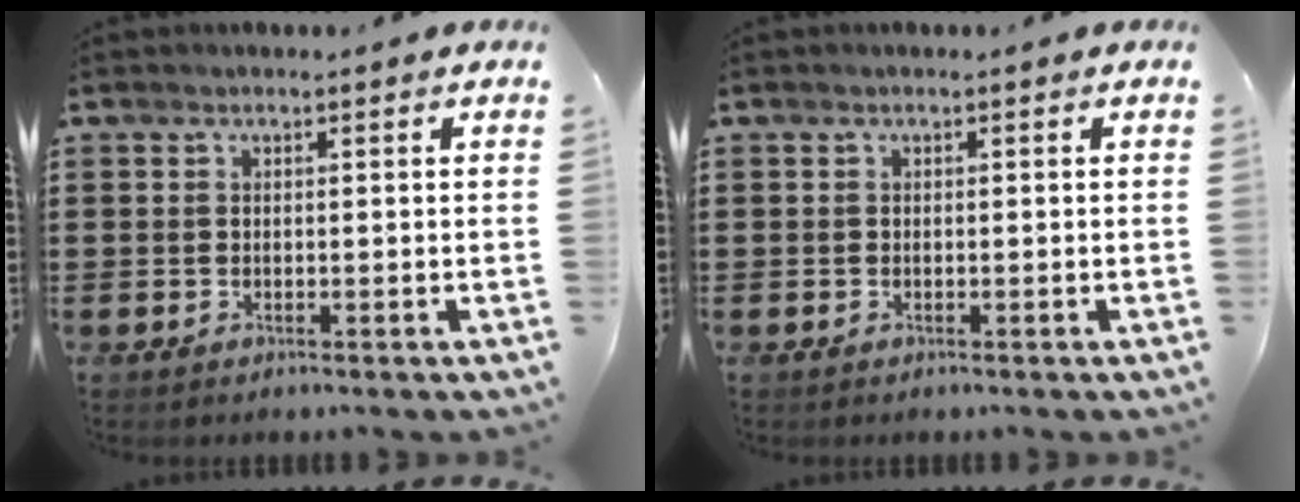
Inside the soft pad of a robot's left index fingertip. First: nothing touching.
{"total": 0.0}